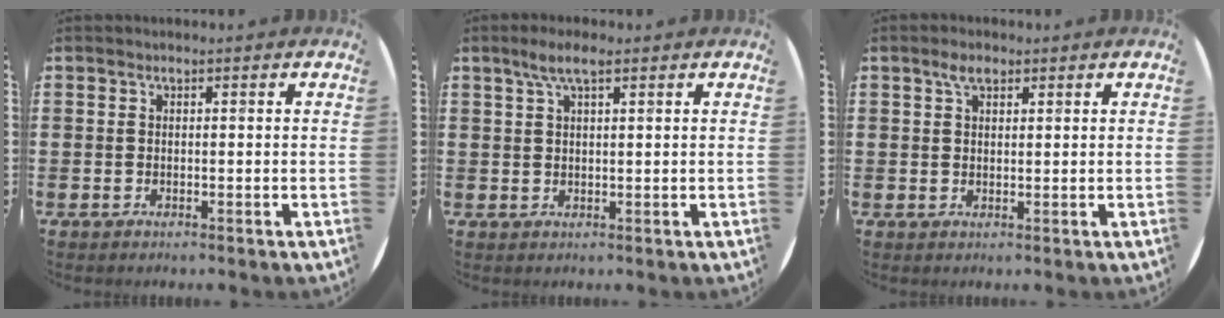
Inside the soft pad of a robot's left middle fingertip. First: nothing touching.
{"total": 3.5, "force": [2.2, 0.9, 2.6], "torque": [-0.055, 0.008, 0.038]}
{"total": 2.5, "force": [1.7, 1.2, 1.4], "torque": [-0.021, 0.003, 0.029]}